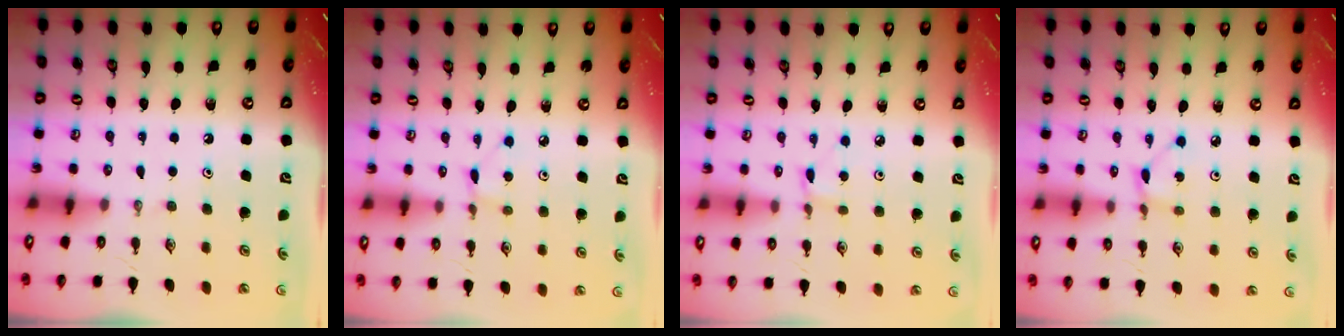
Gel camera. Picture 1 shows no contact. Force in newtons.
{"total": 2.6, "press": 2.6, "slide": 0.3}
{"total": 2.2, "press": 2.2, "slide": 0.3}
{"total": 2.1, "press": 2.1, "slide": 0.3}